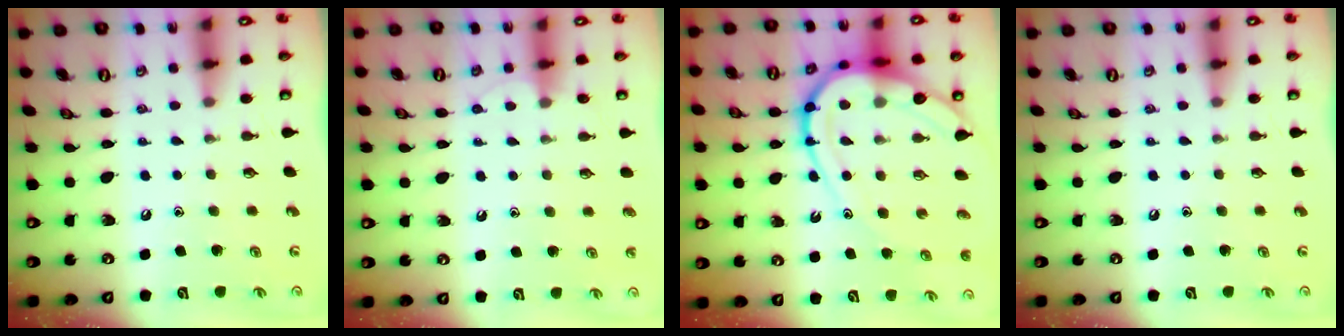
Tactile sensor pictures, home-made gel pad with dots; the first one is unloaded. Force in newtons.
{"total": 4.5, "press": 4.4, "slide": 0.4}
{"total": 18.4, "press": 18.4, "slide": 1.8}
{"total": 0.0}